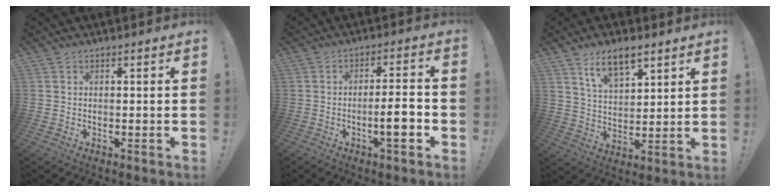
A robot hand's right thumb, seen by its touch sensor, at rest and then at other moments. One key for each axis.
{"total": 8.7, "fx": -3.2, "fy": 1.3, "fz": 8.0, "tx": -0.113, "ty": 0.004, "tz": -0.054}
{"total": 9.8, "fx": 6.5, "fy": 4.7, "fz": 5.6, "tx": -0.089, "ty": -0.031, "tz": 0.121}